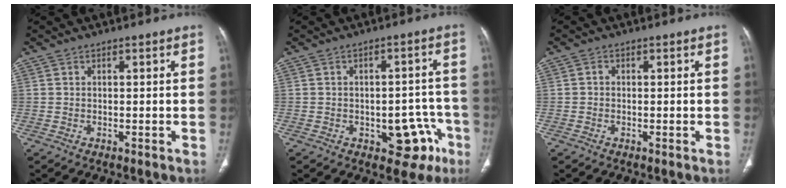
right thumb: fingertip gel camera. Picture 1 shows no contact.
{"total": 9.6, "force": [-4.2, 5.8, 6.5], "torque": [-0.036, 0.034, -0.045]}
{"total": 0.7, "force": [-0.1, 0.6, 0.3], "torque": [-0.004, 0.002, -0.006]}